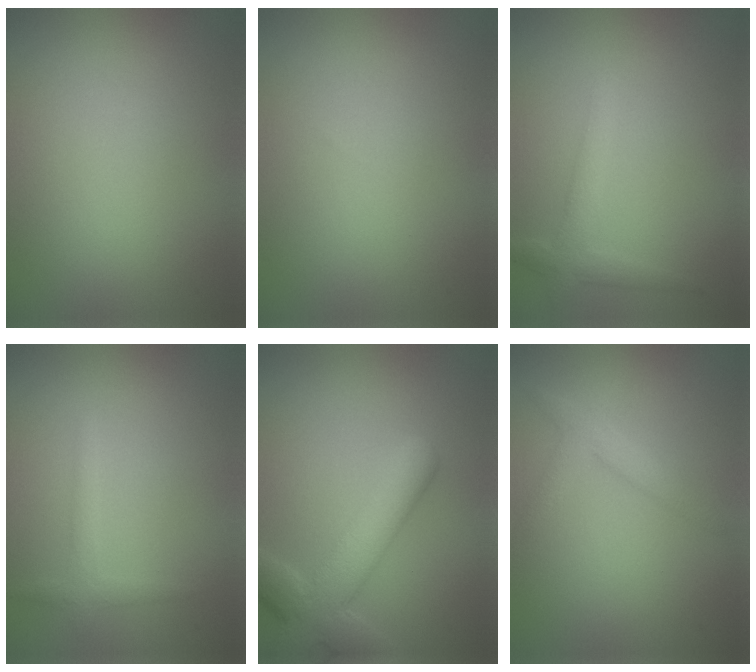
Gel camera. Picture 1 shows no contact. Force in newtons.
{"total": 0.0}
{"total": 2.3, "press": 2.3, "slide": 0.2}
{"total": 1.5, "press": 1.5, "slide": 0.0}
{"total": 6.1, "press": 6.1, "slide": 0.7}
{"total": 2.2, "press": 2.2, "slide": 0.1}